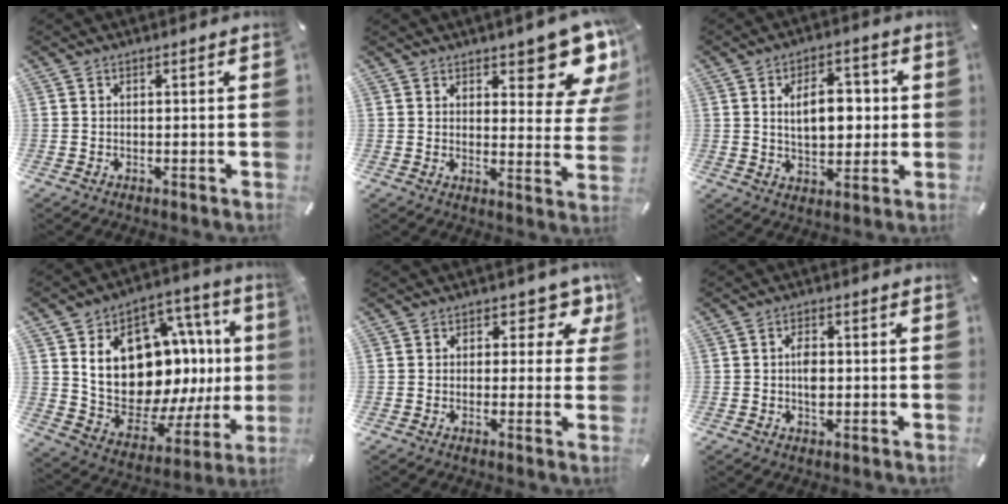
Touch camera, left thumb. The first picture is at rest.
{"total": 11.9, "force": [8.9, 4.5, 6.6], "torque": [-0.062, -0.077, 0.154]}
{"total": 10.5, "force": [1.4, 6.6, 8.1], "torque": [-0.125, 0.002, 0.019]}
{"total": 22.6, "force": [5.0, 15.3, 15.9], "torque": [-0.264, -0.051, 0.107]}
{"total": 5.6, "force": [2.5, 3.9, 3.2], "torque": [-0.027, -0.013, 0.035]}
{"total": 3.5, "force": [-0.1, 2.1, 2.9], "torque": [-0.047, 0.002, -0.005]}